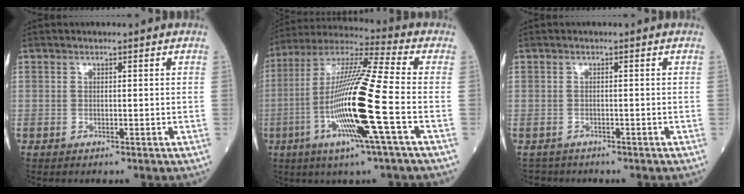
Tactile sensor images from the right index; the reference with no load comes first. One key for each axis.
{"total": 18.0, "fx": -4.5, "fy": -0.6, "fz": 17.4, "tx": -0.349, "ty": -0.013, "tz": -0.098}
{"total": 2.1, "fx": -1.8, "fy": 0.9, "fz": -0.7, "tx": -0.004, "ty": -0.003, "tz": -0.033}